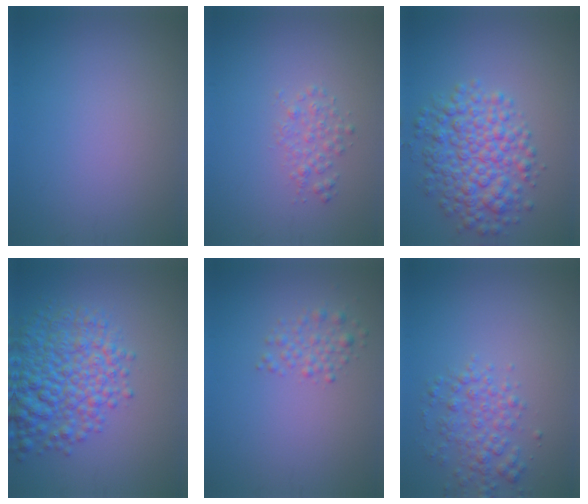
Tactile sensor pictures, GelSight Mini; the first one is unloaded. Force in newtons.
{"total": 1.6, "press": 1.6, "slide": 0.1}
{"total": 6.2, "press": 6.2, "slide": 0.1}
{"total": 7.5, "press": 7.5, "slide": 0.2}
{"total": 1.7, "press": 1.7, "slide": 0.1}
{"total": 3.1, "press": 3.1, "slide": 0.1}